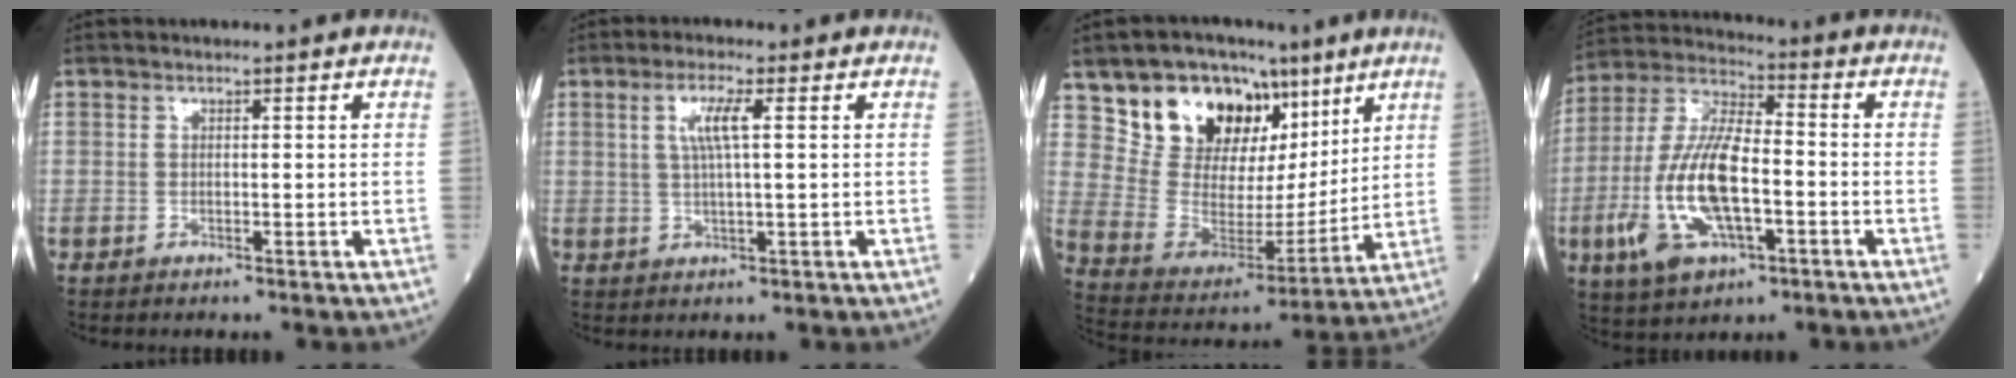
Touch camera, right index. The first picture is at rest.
{"total": 4.2, "force": [1.3, 0.1, 4.1], "torque": [-0.084, 0.004, 0.025]}
{"total": 16.5, "force": [9.8, 9.8, 9.0], "torque": [-0.156, 0.019, 0.187]}
{"total": 15.6, "force": [-4.0, 5.9, 13.9], "torque": [-0.303, 0.002, -0.072]}